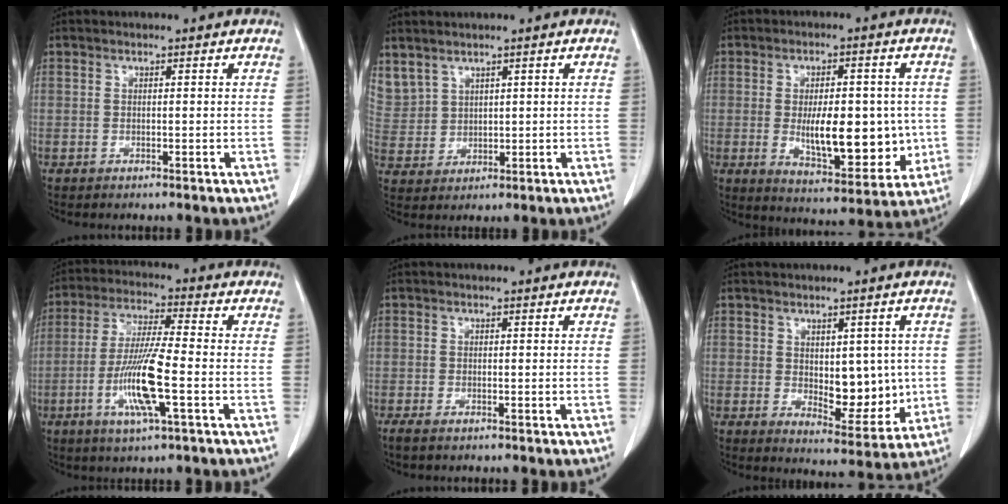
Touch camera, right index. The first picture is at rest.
{"total": 9.2, "force": [5.8, 6.5, 3.0], "torque": [-0.100, 0.020, 0.142]}
{"total": 13.7, "force": [-1.0, 5.6, 12.5], "torque": [-0.180, -0.004, 0.001]}
{"total": 11.1, "force": [-3.2, 0.5, 10.6], "torque": [-0.213, -0.012, -0.063]}
{"total": 2.1, "force": [-1.6, 0.5, 1.2], "torque": [-0.022, -0.005, -0.022]}
{"total": 8.1, "force": [0.2, 4.1, 7.0], "torque": [-0.086, -0.005, 0.022]}